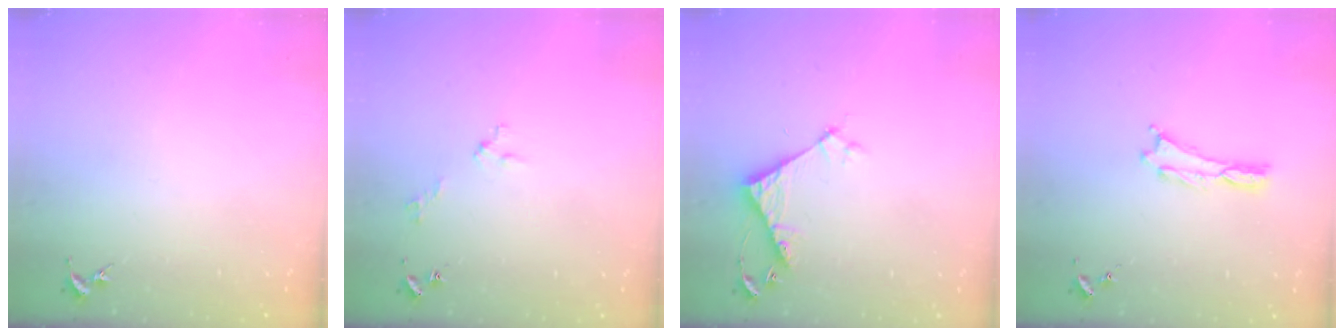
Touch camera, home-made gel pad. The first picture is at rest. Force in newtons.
{"total": 2.1, "press": 2.1, "slide": 0.2}
{"total": 6.1, "press": 6.0, "slide": 0.4}
{"total": 0.0}